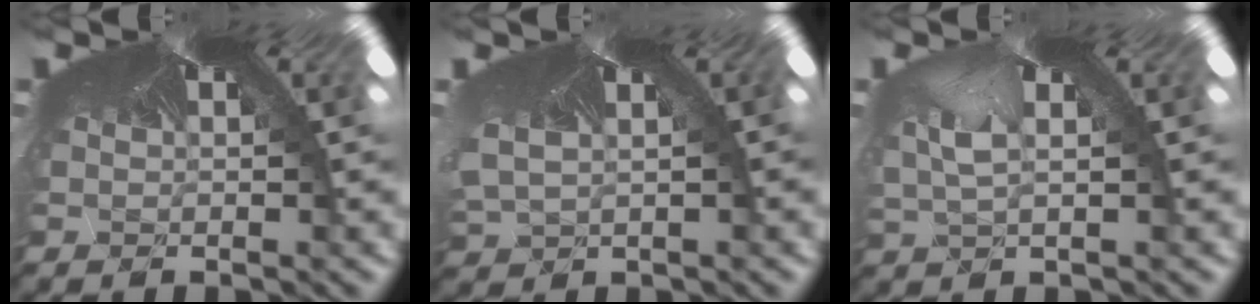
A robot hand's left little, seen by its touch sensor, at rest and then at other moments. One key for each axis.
{"total": 1.4, "fx": -1.2, "fy": 0.5, "fz": -0.5, "tx": -0.014, "ty": -0.029, "tz": 0.010}
{"total": 1.9, "fx": -1.8, "fy": 0.5, "fz": 0.4, "tx": -0.036, "ty": -0.031, "tz": 0.011}